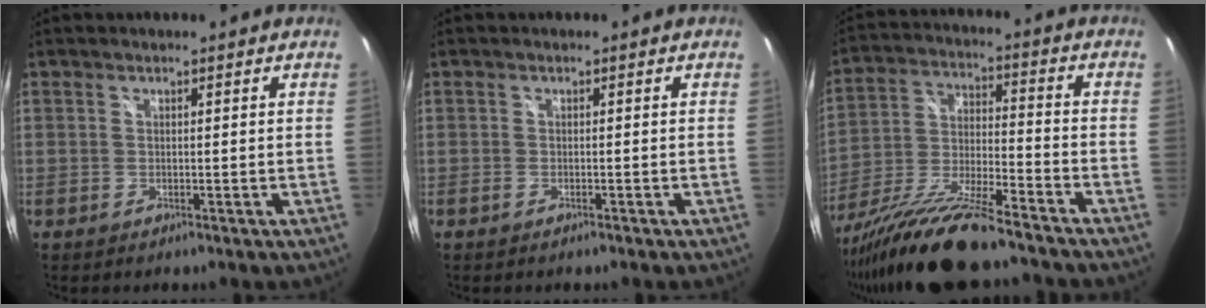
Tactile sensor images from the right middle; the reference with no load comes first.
{"total": 0.9, "force": [-0.8, 0.2, 0.4], "torque": [-0.009, -0.002, -0.014]}
{"total": 17.9, "force": [-14.3, 2.0, 10.4], "torque": [-0.217, -0.038, -0.258]}